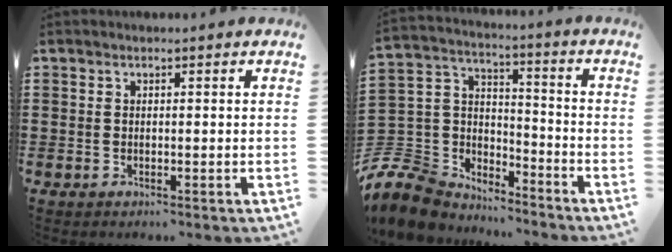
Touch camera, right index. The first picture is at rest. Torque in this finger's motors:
{"motor_torque": [-2.14, 0.00, -1.05, -0.21]}